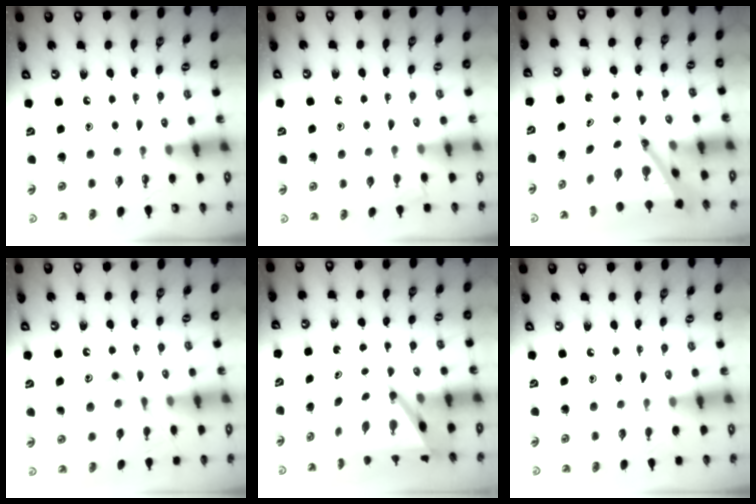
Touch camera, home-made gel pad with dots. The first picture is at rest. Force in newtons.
{"total": 3.4, "press": 3.4, "slide": 0.4}
{"total": 6.8, "press": 6.8, "slide": 0.4}
{"total": 14.5, "press": 14.4, "slide": 1.0}
{"total": 6.7, "press": 6.7, "slide": 0.7}
{"total": 4.1, "press": 4.1, "slide": 0.4}